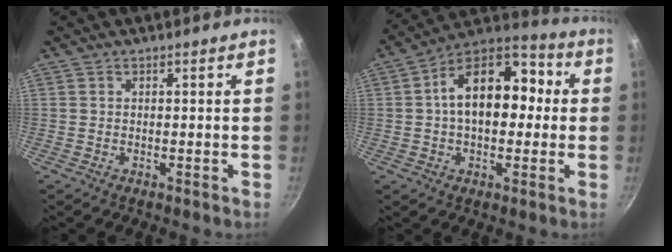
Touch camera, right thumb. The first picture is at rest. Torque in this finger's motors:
{"motor_torque": [0.36, 2.94, 1.54, -0.22, 0.43]}